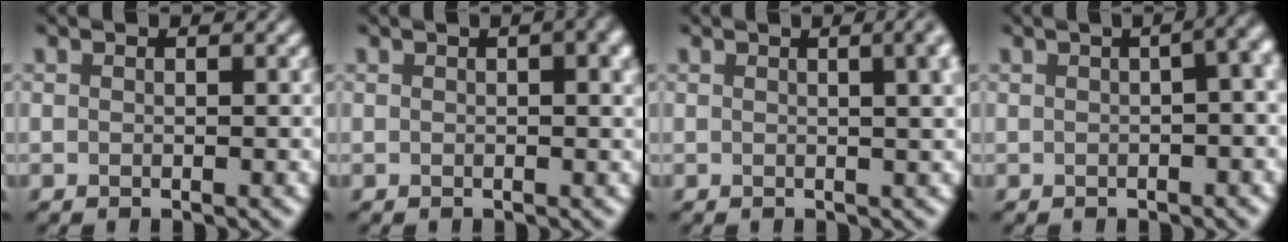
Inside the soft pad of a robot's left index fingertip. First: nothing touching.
{"total": 3.6, "force": [1.1, 1.2, 3.2], "torque": [-0.036, 0.008, 0.016]}
{"total": 6.6, "force": [2.0, 3.1, 5.5], "torque": [-0.019, 0.039, -0.001]}
{"total": 11.3, "force": [2.4, 5.8, 9.5], "torque": [-0.033, 0.057, -0.006]}